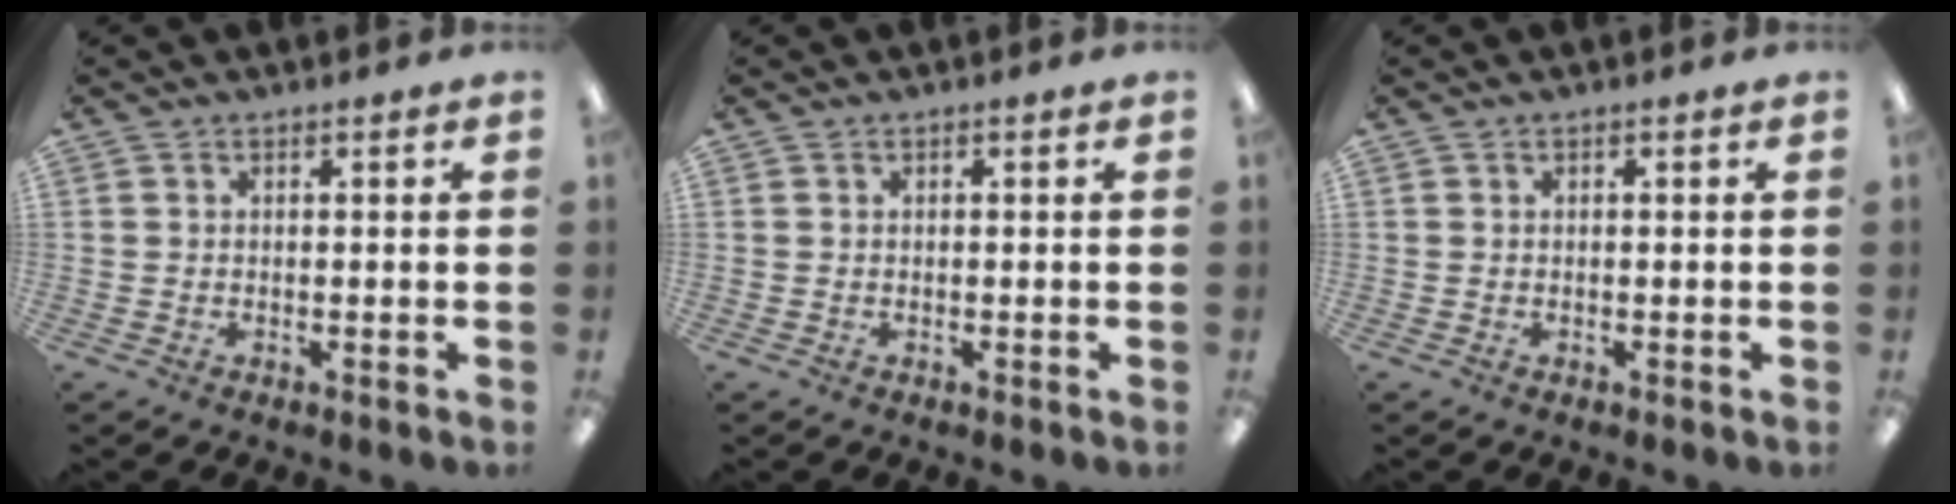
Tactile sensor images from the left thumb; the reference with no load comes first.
{"total": 0.0}
{"total": 0.0}